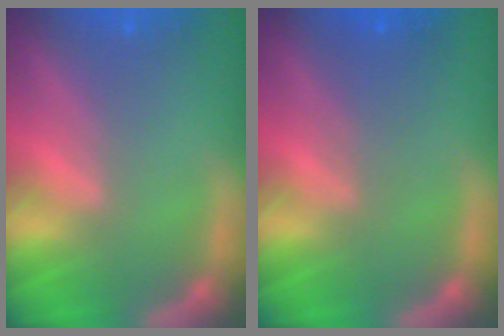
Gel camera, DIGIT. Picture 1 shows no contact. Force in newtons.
{"total": 2.5}